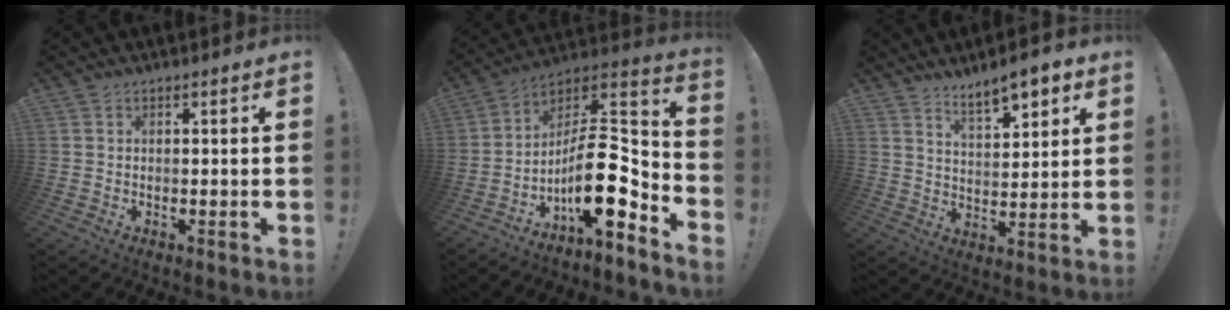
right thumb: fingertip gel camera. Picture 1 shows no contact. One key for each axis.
{"total": 17.9, "fx": -5.1, "fy": 7.0, "fz": 15.7, "tx": -0.256, "ty": 0.007, "tz": -0.086}
{"total": 8.6, "fx": 6.6, "fy": 2.5, "fz": 4.9, "tx": -0.069, "ty": -0.044, "tz": 0.115}